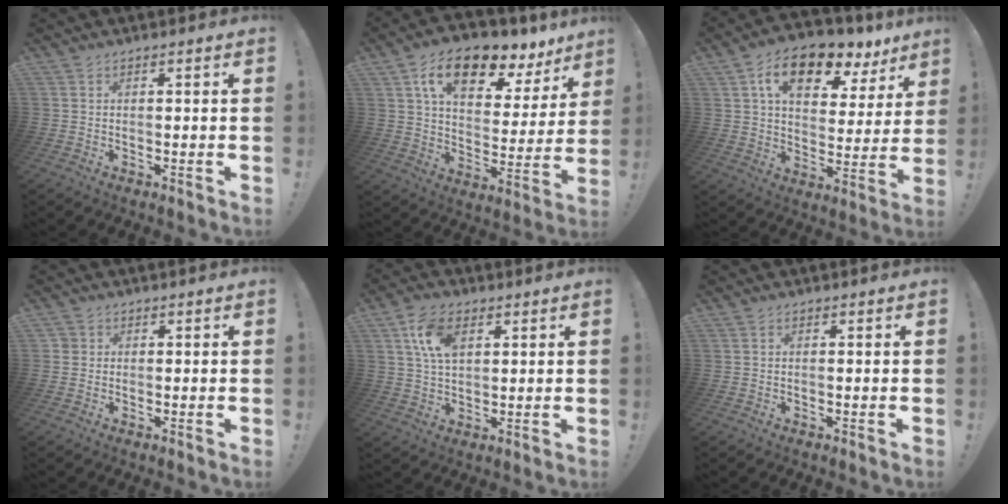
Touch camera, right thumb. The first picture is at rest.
{"total": 16.7, "force": [9.6, 8.3, 10.9], "torque": [-0.178, -0.045, 0.165]}
{"total": 15.6, "force": [8.6, 8.3, 10.1], "torque": [-0.161, -0.038, 0.150]}
{"total": 1.6, "force": [0.4, 1.6, 0.3], "torque": [-0.005, 0.001, 0.008]}
{"total": 10.1, "force": [3.9, 6.3, 6.9], "torque": [-0.122, 0.002, 0.074]}
{"total": 0.0}